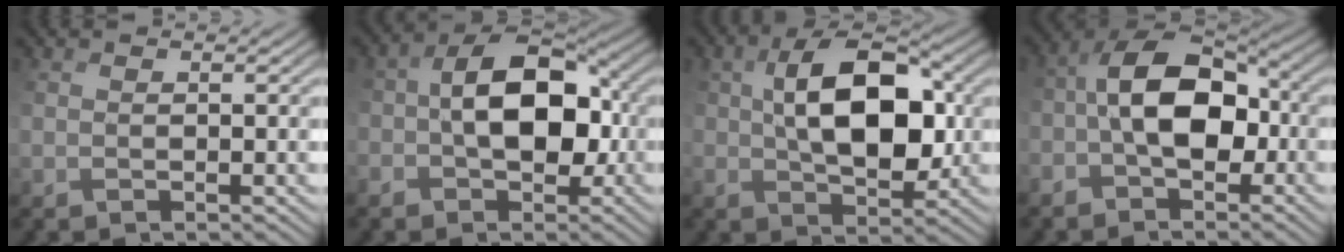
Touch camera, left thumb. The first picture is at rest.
{"total": 10.0, "force": [-0.5, 6.2, 7.8], "torque": [-0.144, 0.004, -0.009]}
{"total": 10.7, "force": [2.0, 6.1, 8.5], "torque": [-0.141, 0.013, 0.043]}
{"total": 9.2, "force": [-1.2, 4.9, 7.7], "torque": [-0.149, 0.016, -0.032]}